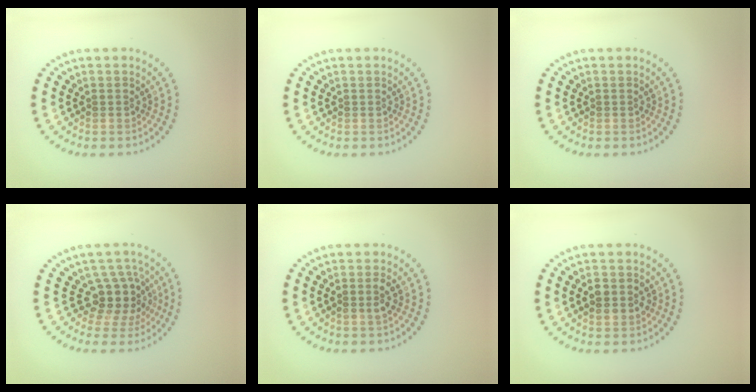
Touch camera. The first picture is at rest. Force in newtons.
{"total": 0.0}
{"total": 0.0}
{"total": 3.6, "press": 2.7, "slide": 2.3}
{"total": 1.2, "press": 1.1, "slide": 0.3}
{"total": 2.8, "press": 2.8, "slide": 0.1}